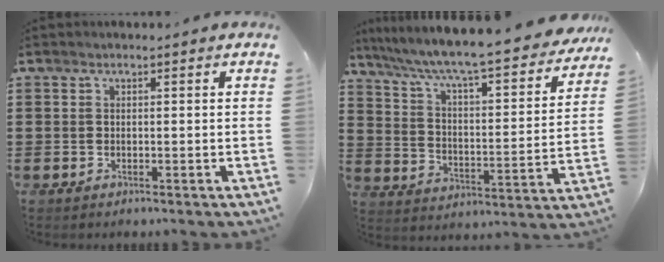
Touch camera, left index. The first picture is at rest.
{"total": 7.1, "force": [6.1, 0.0, 3.6], "torque": [-0.099, -0.051, 0.094]}